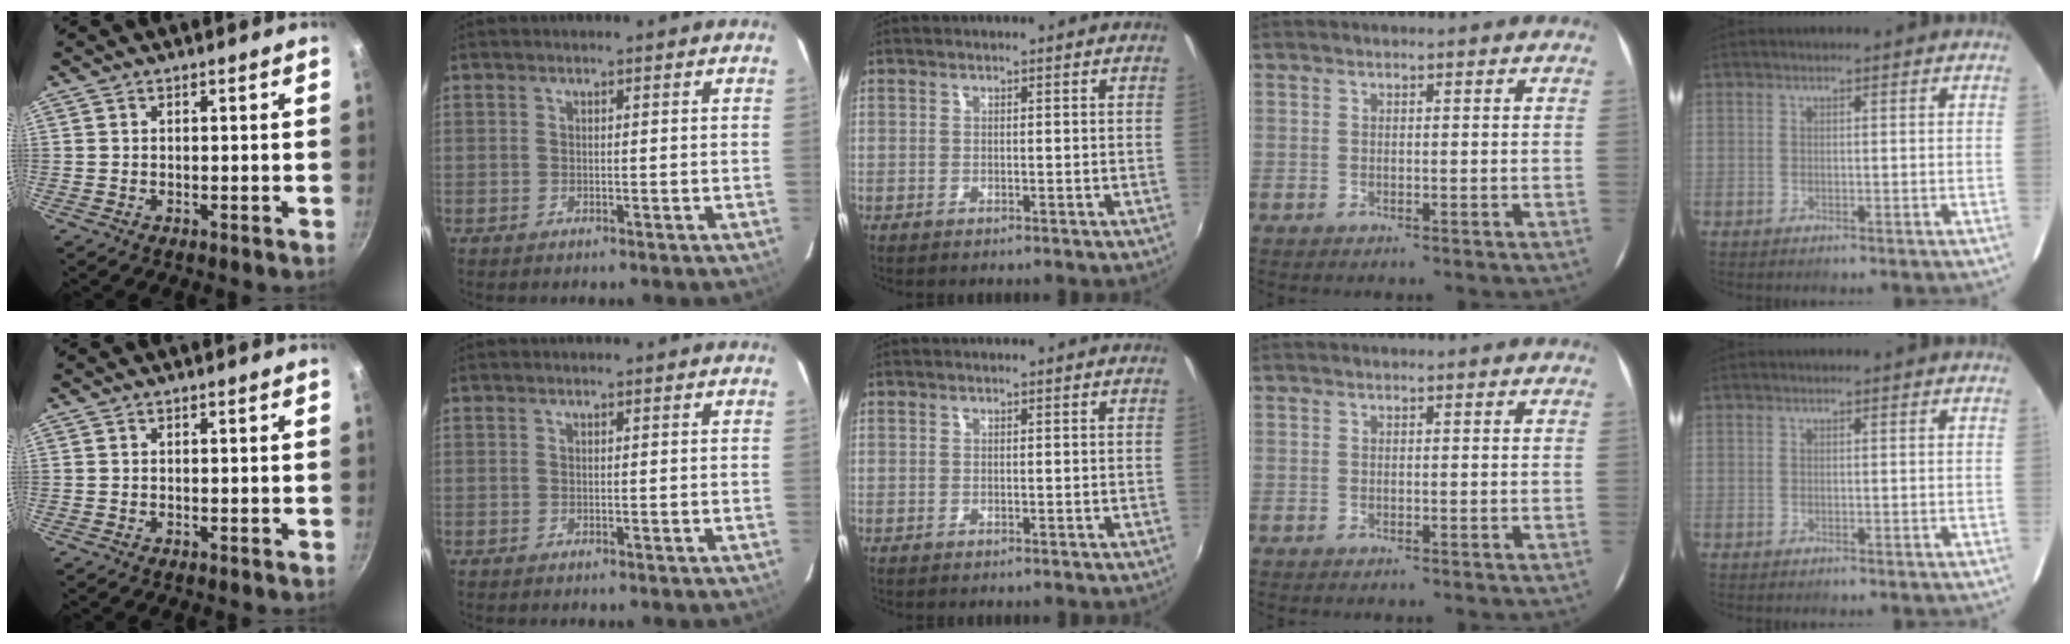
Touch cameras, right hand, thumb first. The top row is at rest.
{}